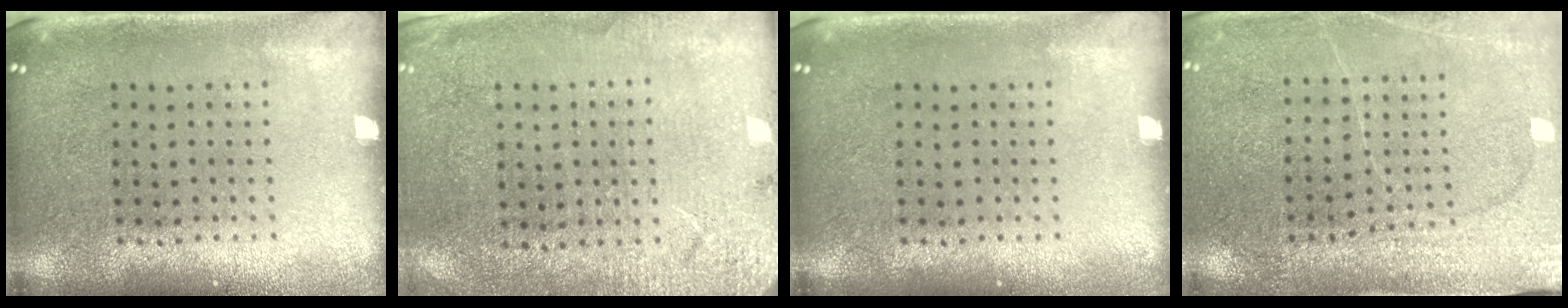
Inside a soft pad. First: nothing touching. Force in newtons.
{"total": 2.6, "press": 2.6, "slide": 0.4}
{"total": 0.0}
{"total": 2.9, "press": 2.9, "slide": 0.2}